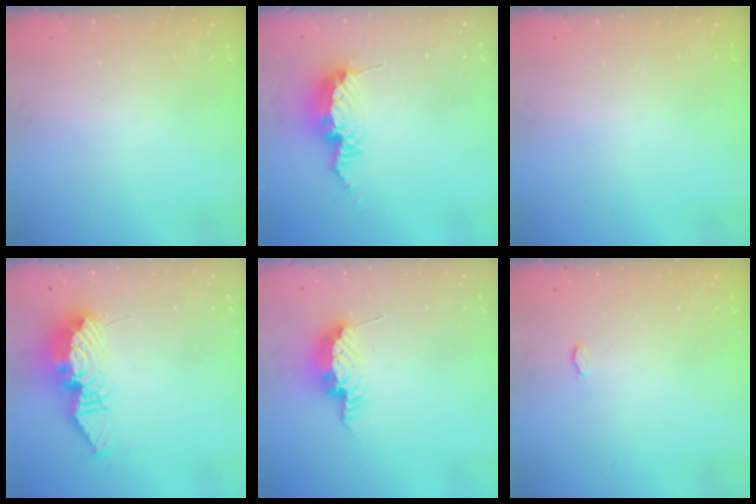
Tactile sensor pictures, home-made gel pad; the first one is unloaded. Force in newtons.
{"total": 10.5, "press": 10.5, "slide": 0.9}
{"total": 0.0}
{"total": 12.6, "press": 12.6, "slide": 1.1}
{"total": 15.2, "press": 10.7, "slide": 10.8}
{"total": 2.8, "press": 2.8, "slide": 0.3}